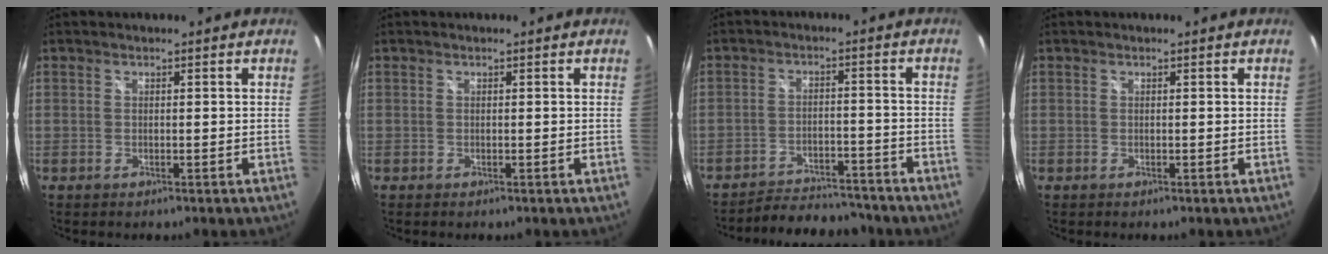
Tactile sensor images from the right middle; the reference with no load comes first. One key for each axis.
{"total": 0.0}
{"total": 11.6, "fx": -10.8, "fy": 2.8, "fz": 3.1, "tx": -0.081, "ty": 0.006, "tz": -0.151}
{"total": 0.0}